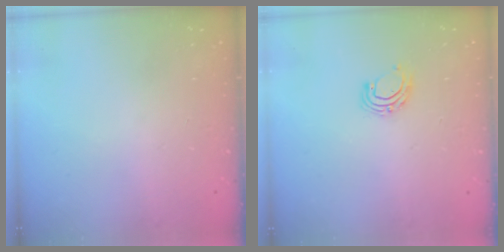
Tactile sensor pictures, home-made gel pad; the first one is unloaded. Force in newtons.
{"total": 7.6, "press": 7.5, "slide": 0.9}